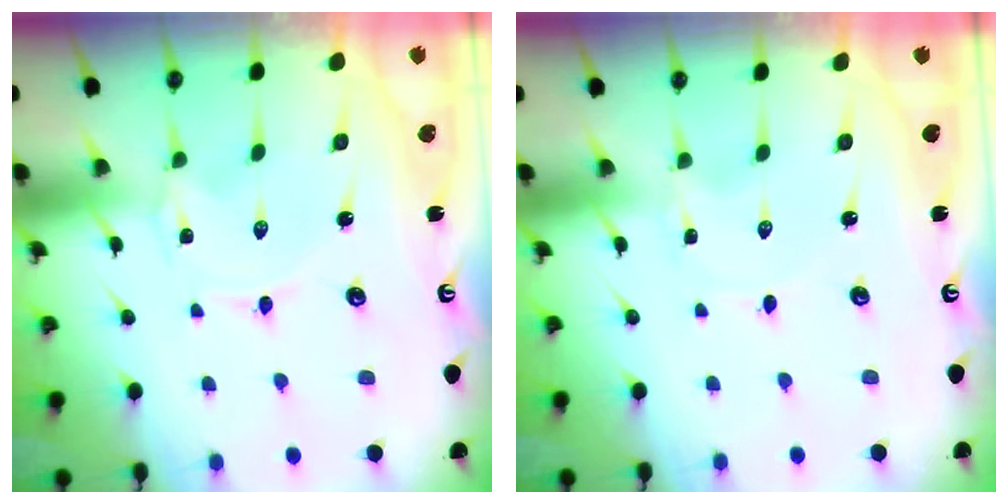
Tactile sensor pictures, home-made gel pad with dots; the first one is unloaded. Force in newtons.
{"total": 0.0}